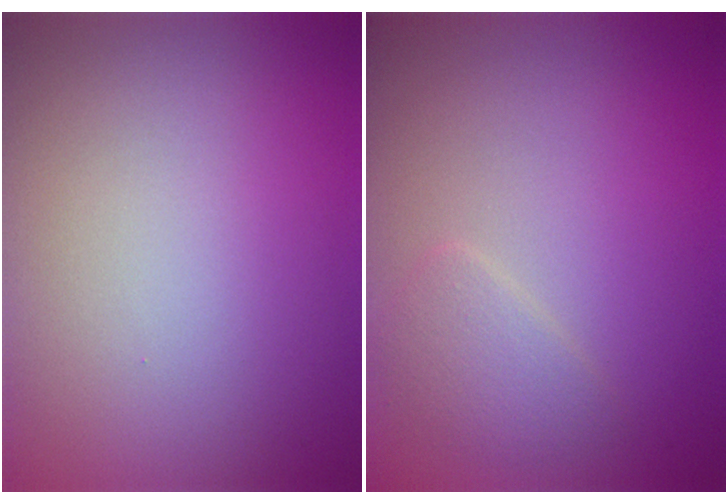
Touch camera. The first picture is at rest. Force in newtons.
{"total": 1.8, "press": 1.8, "slide": 0.1}